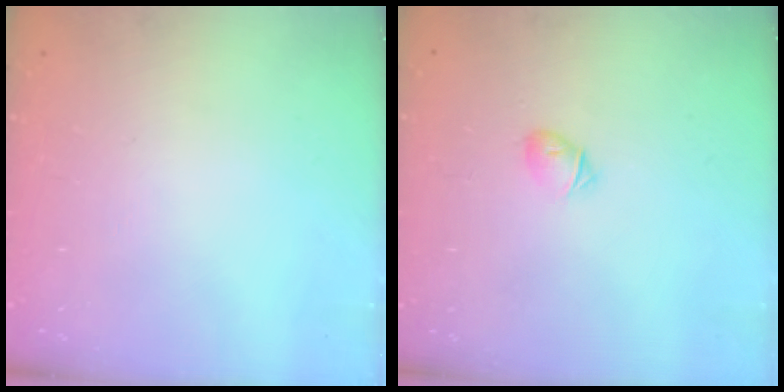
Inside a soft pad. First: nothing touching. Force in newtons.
{"total": 4.9, "press": 4.8, "slide": 1.0}